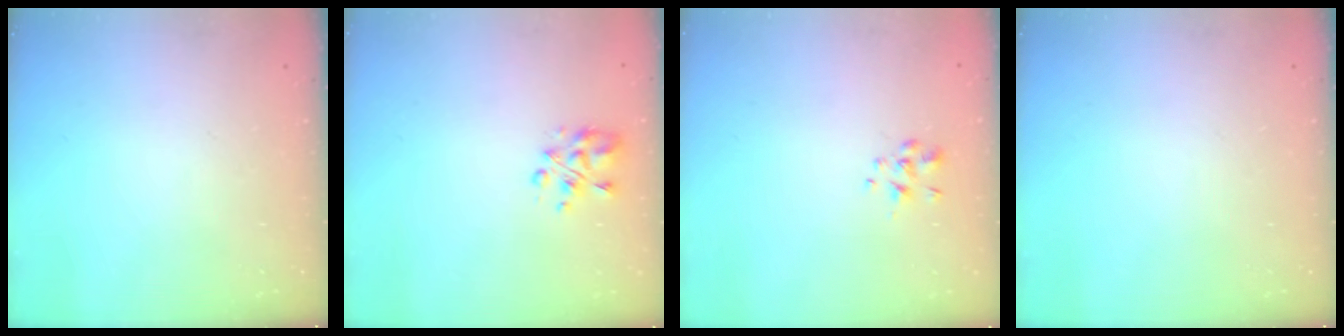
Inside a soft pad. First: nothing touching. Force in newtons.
{"total": 5.5, "press": 5.4, "slide": 1.0}
{"total": 1.6, "press": 1.4, "slide": 0.7}
{"total": 0.0}